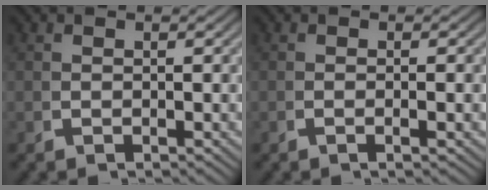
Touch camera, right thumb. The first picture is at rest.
{"total": 1.1, "force": [-0.3, 0.0, 1.1], "torque": [-0.022, 0.004, -0.007]}